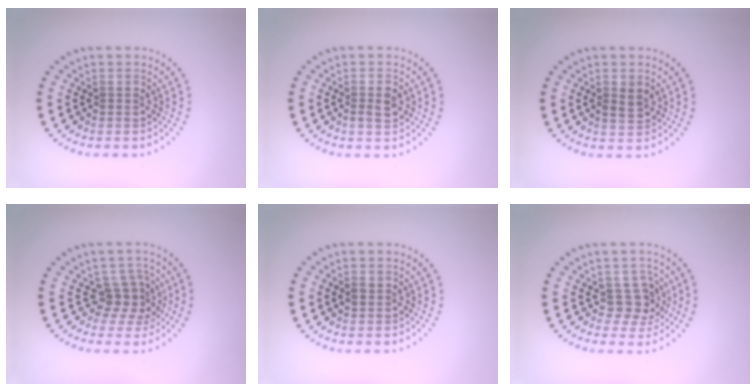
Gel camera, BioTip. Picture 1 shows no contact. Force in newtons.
{"total": 1.7, "press": 1.6, "slide": 0.3}
{"total": 1.6, "press": 1.6, "slide": 0.3}
{"total": 2.7, "press": 1.9, "slide": 1.9}
{"total": 0.7, "press": 0.7, "slide": 0.2}
{"total": 2.6, "press": 2.1, "slide": 1.6}